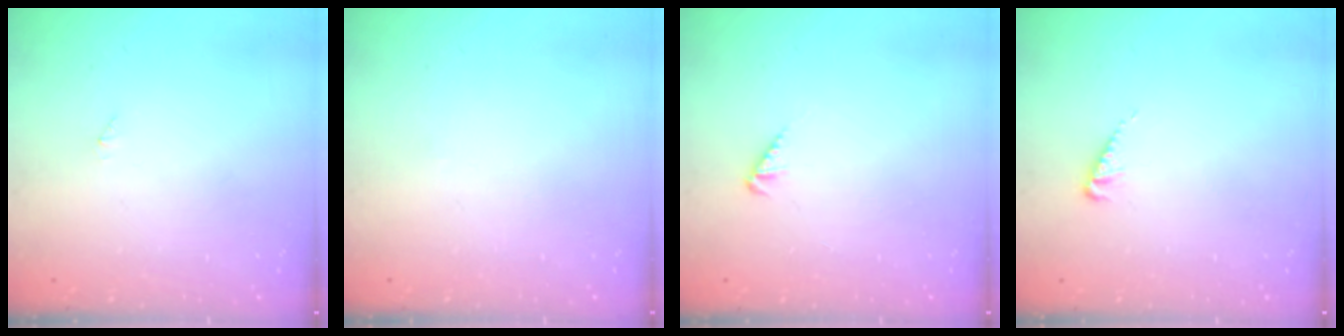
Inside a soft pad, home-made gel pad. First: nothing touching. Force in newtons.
{"total": 0.0}
{"total": 2.1, "press": 2.0, "slide": 0.5}
{"total": 2.9, "press": 2.9, "slide": 0.4}